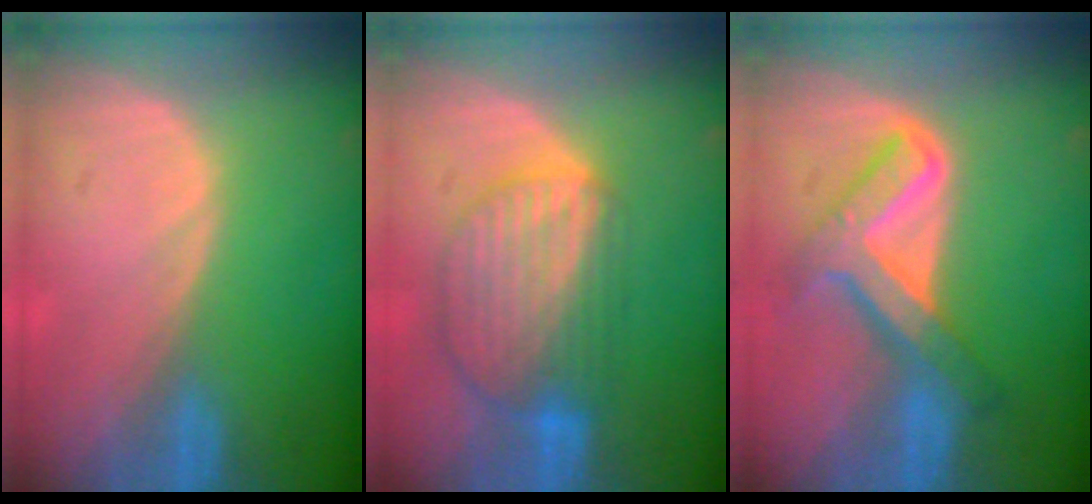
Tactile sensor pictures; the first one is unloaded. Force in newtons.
{"total": 8.9, "press": 7.7, "slide": 4.4}
{"total": 7.7, "press": 7.7, "slide": 0.5}